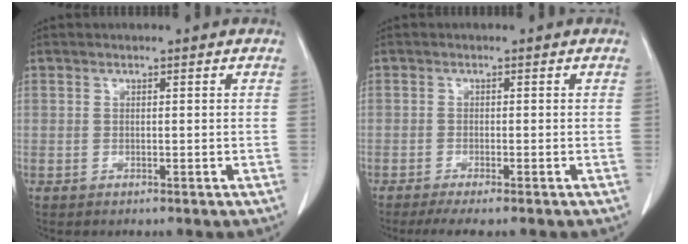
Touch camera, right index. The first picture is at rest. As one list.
[{"total": 4.5, "force": [-3.6, 0.2, 2.6], "torque": [-0.037, -0.009, -0.057]}]